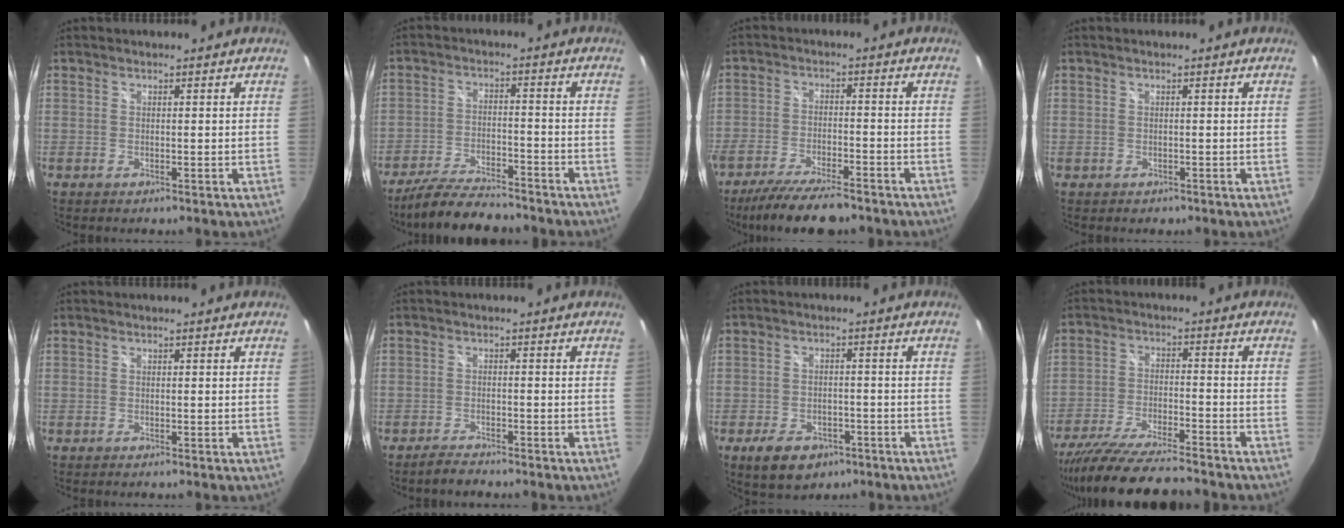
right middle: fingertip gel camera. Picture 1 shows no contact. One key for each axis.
{"total": 11.9, "fx": -10.3, "fy": 2.7, "fz": 5.3, "tx": -0.125, "ty": -0.014, "tz": -0.172}
{"total": 12.4, "fx": -10.1, "fy": 2.9, "fz": 6.5, "tx": -0.139, "ty": -0.030, "tz": -0.168}
{"total": 0.9, "fx": -0.4, "fy": 0.8, "fz": 0.2, "tx": -0.003, "ty": -0.004, "tz": -0.004}
{"total": 0.0}
{"total": 2.4, "fx": -2.2, "fy": 0.4, "fz": 0.7, "tx": -0.027, "ty": -0.001, "tz": -0.041}
{"total": 8.2, "fx": -4.8, "fy": 5.1, "fz": 4.3, "tx": -0.098, "ty": -0.005, "tz": -0.068}
{"total": 16.4, "fx": -14.4, "fy": 1.9, "fz": 7.6, "tx": -0.157, "ty": -0.031, "tz": -0.239}